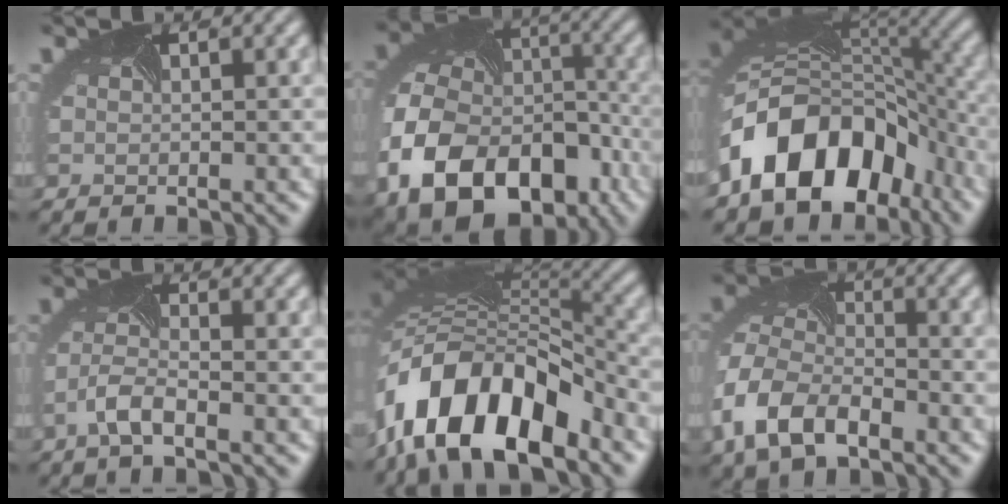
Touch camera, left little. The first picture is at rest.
{"total": 14.9, "force": [-6.4, 10.5, 8.3], "torque": [-0.197, -0.042, -0.098]}
{"total": 12.0, "force": [-5.3, 8.3, 6.8], "torque": [-0.129, 0.016, -0.104]}
{"total": 2.3, "force": [-1.6, 0.5, 1.6], "torque": [-0.046, 0.008, -0.042]}
{"total": 12.9, "force": [-6.7, 6.6, 8.8], "torque": [-0.163, 0.016, -0.118]}
{"total": 7.0, "force": [-2.9, 4.8, 4.3], "torque": [-0.105, 0.001, -0.062]}